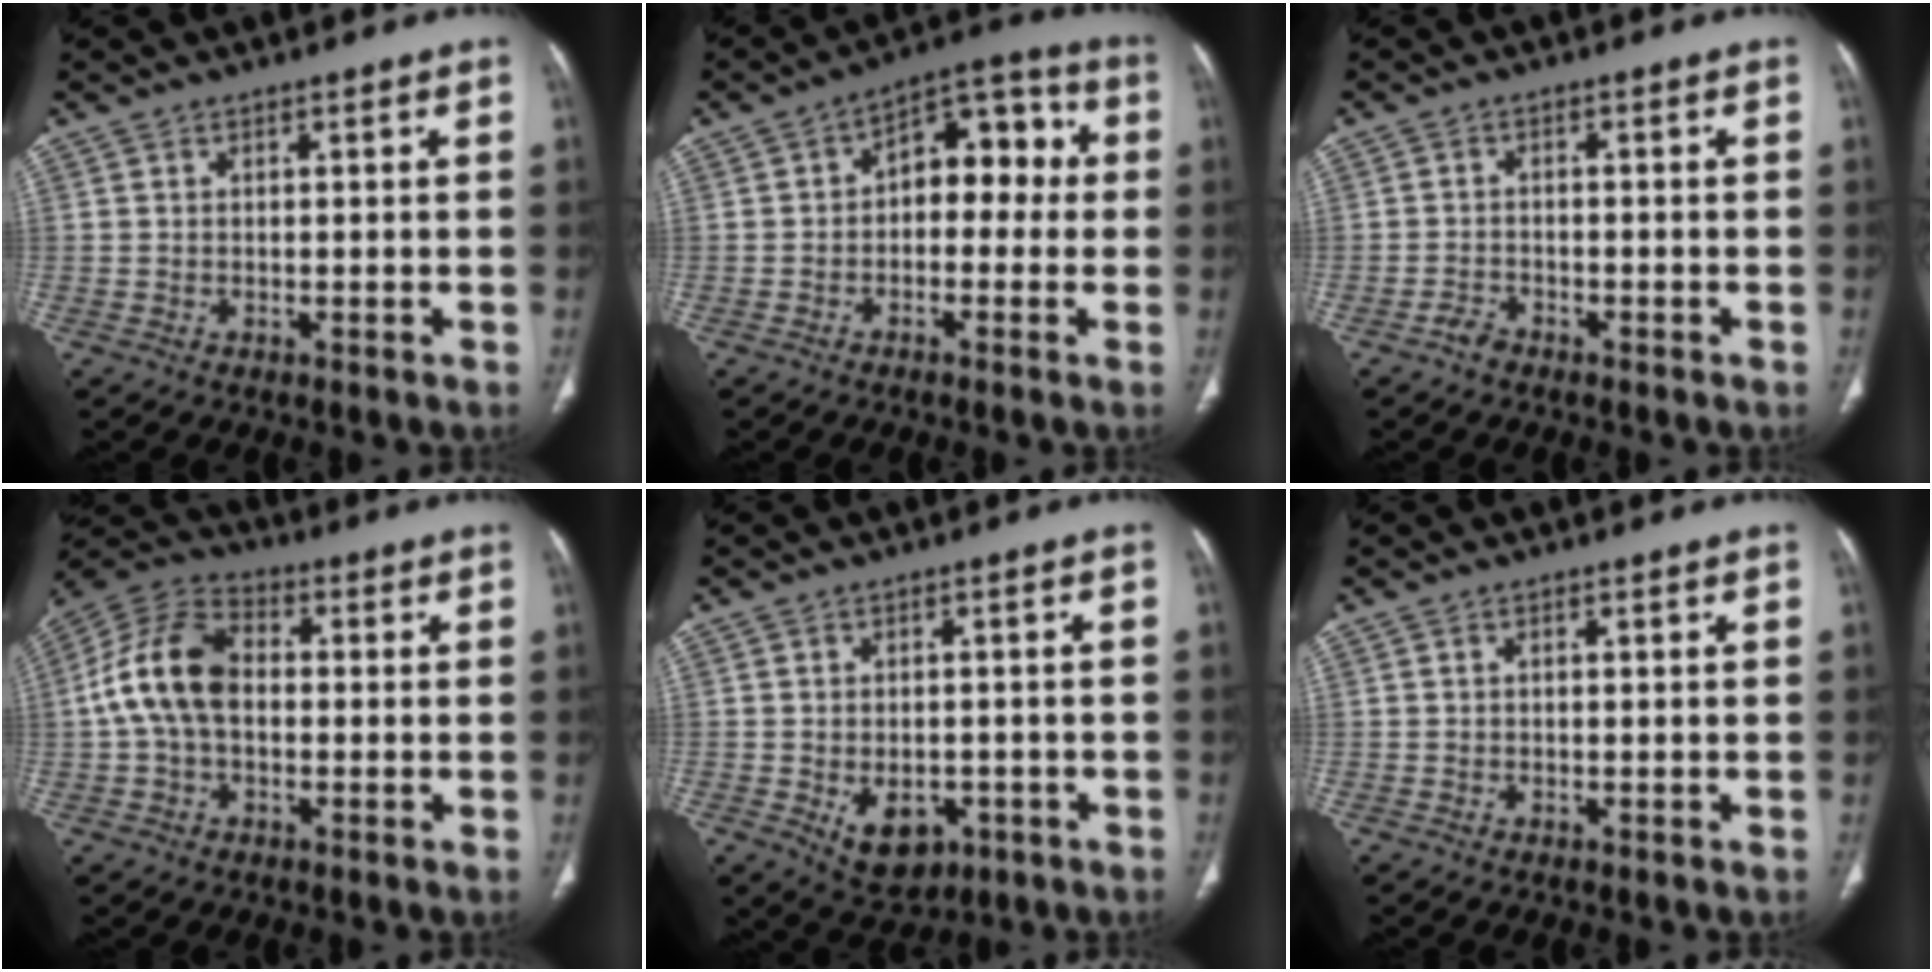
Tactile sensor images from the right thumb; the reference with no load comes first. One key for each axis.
{"total": 10.7, "fx": 0.1, "fy": 6.9, "fz": 8.2, "tx": -0.072, "ty": 0.044, "tz": -0.012}
{"total": 2.0, "fx": -1.7, "fy": 0.9, "fz": 0.6, "tx": -0.015, "ty": 0.008, "tz": -0.031}
{"total": 13.0, "fx": 0.0, "fy": 8.5, "fz": 9.8, "tx": -0.189, "ty": 0.034, "tz": -0.010}
{"total": 7.8, "fx": -2.6, "fy": 5.3, "fz": 5.1, "tx": -0.060, "ty": 0.007, "tz": -0.022}
{"total": 0.0}